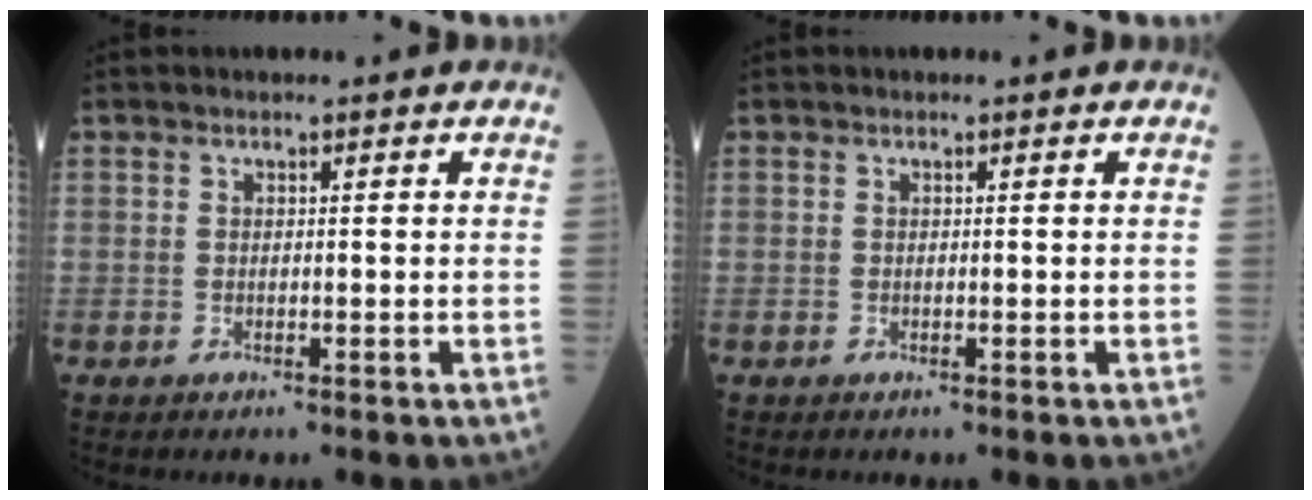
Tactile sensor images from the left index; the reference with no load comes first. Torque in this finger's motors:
{"motor_torque": [0.00, 0.00, 0.00, 0.00]}